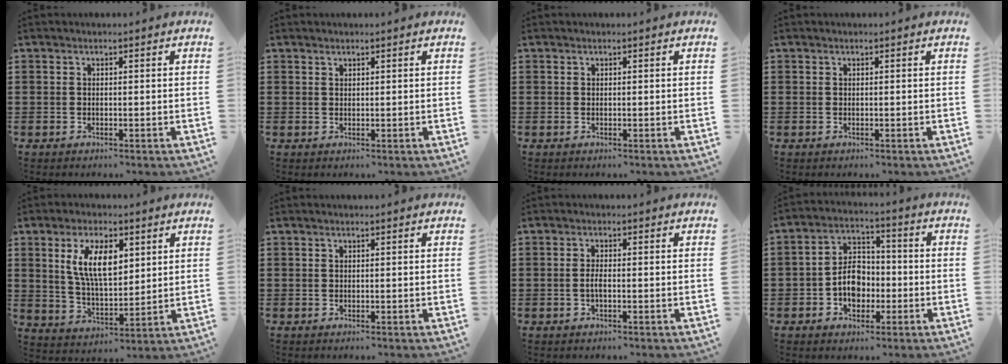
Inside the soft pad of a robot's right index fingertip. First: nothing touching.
{"total": 0.6, "force": [0.5, 0.4, 0.1], "torque": [-0.003, 0.001, 0.010]}
{"total": 0.0}
{"total": 0.0}
{"total": 8.6, "force": [3.4, 3.8, 7.0], "torque": [-0.148, 0.012, 0.059]}
{"total": 0.0}
{"total": 1.8, "force": [-0.4, 0.4, 1.7], "torque": [-0.040, -0.003, -0.011]}
{"total": 6.4, "force": [-1.6, 4.6, 4.2], "torque": [-0.065, 0.006, -0.031]}